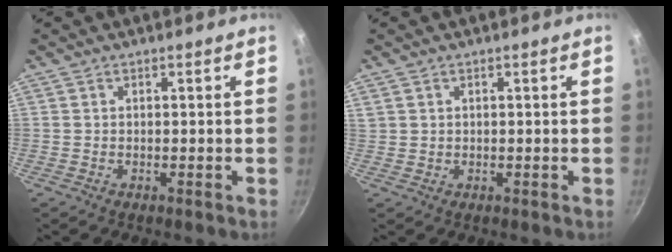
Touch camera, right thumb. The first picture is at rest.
{"total": 1.0, "force": [0.5, 0.8, 0.2], "torque": [0.002, 0.006, 0.012]}